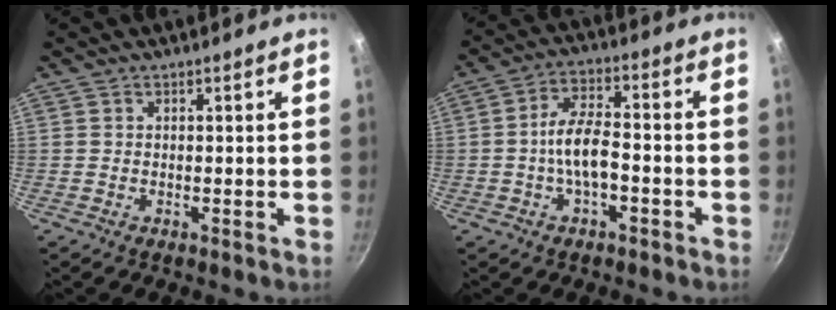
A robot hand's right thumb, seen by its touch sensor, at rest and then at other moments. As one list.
[{"total": 7.9, "force": [-2.2, 3.6, 6.7], "torque": [-0.114, 0.033, -0.045]}]